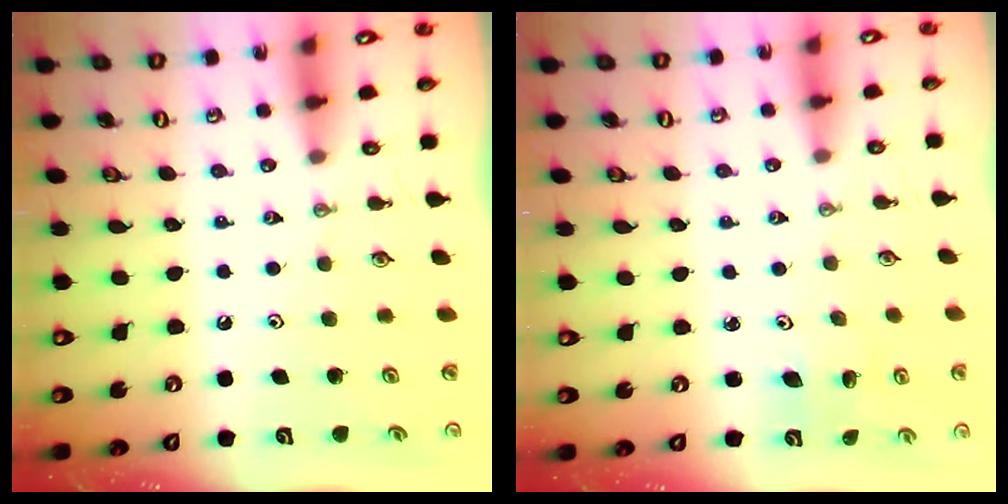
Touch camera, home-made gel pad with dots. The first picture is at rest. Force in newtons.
{"total": 3.6, "press": 3.6, "slide": 0.3}